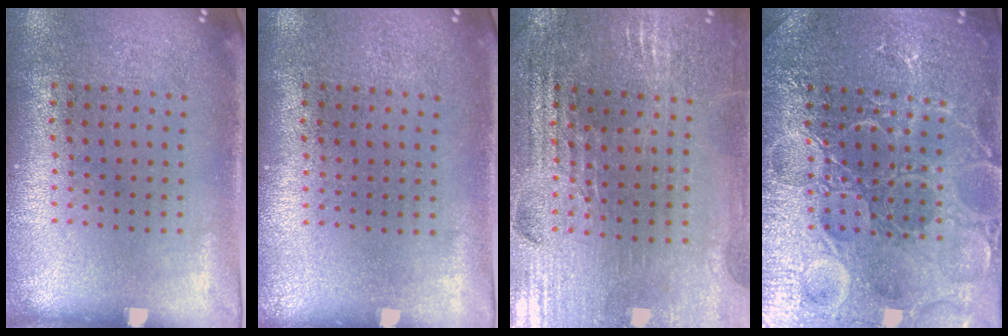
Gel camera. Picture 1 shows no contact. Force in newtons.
{"total": 0.0}
{"total": 3.0, "press": 3.0, "slide": 0.4}
{"total": 7.4, "press": 7.3, "slide": 1.0}